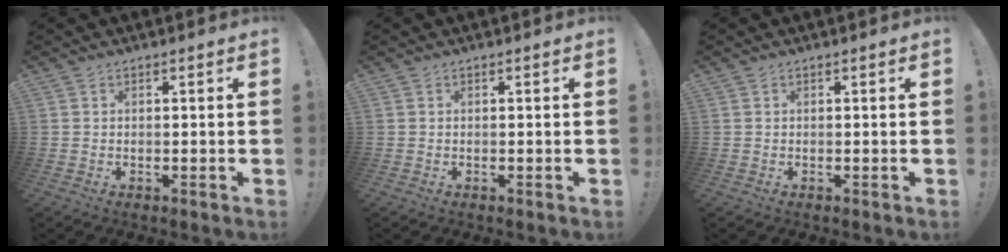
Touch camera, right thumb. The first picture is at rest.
{"total": 0.0}
{"total": 0.0}